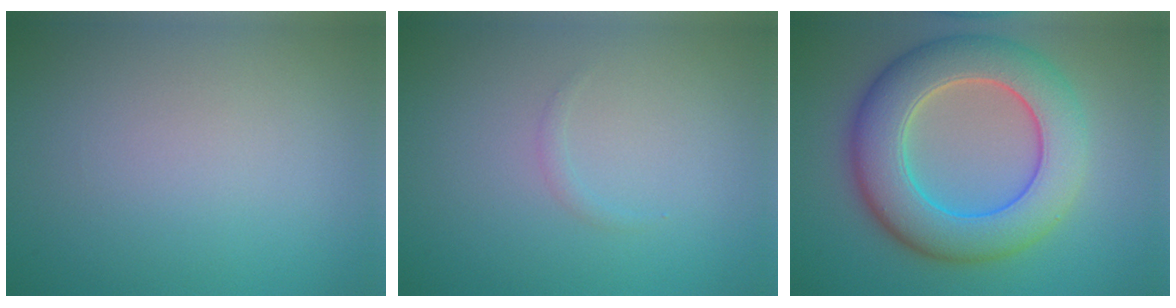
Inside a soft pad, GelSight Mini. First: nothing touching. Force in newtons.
{"total": 0.6, "press": 0.6, "slide": 0.1}
{"total": 9.5, "press": 9.5, "slide": 0.3}